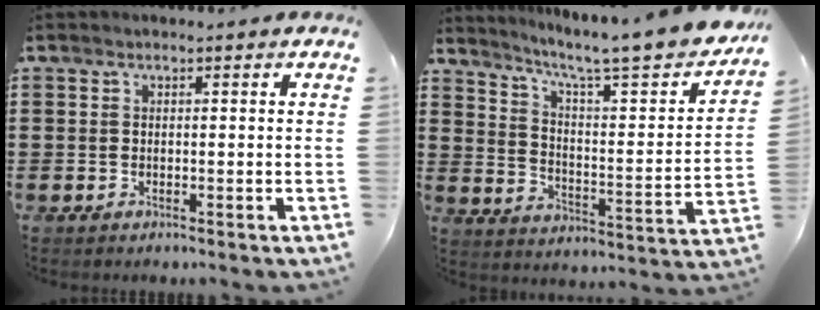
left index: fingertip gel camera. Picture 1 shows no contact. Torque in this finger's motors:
{"motor_torque": [2.14, 0.00, 0.33, 0.11]}